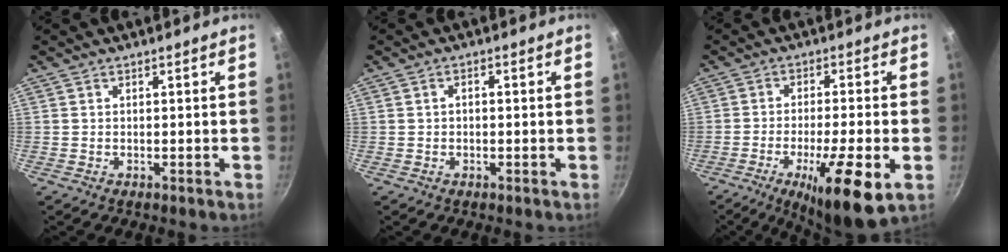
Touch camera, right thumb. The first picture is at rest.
{"total": 1.2, "force": [-0.1, 0.8, 0.9], "torque": [-0.018, 0.008, -0.003]}
{"total": 15.0, "force": [-5.3, 3.4, 13.6], "torque": [-0.212, 0.010, -0.080]}